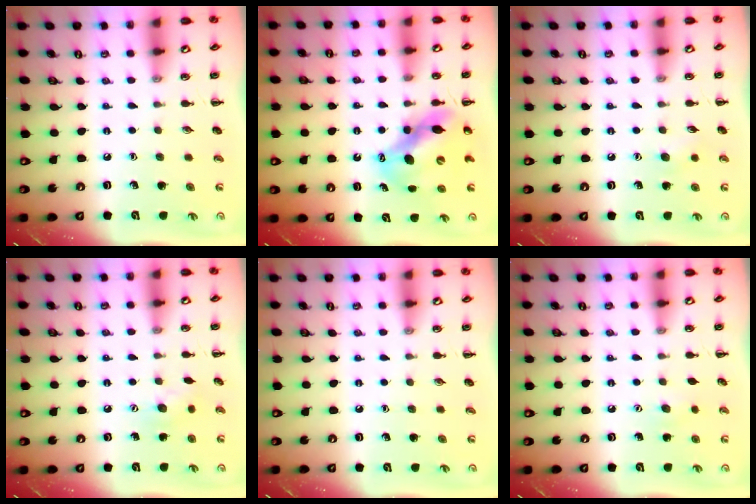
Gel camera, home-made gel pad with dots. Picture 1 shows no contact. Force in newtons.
{"total": 11.1, "press": 10.8, "slide": 2.7}
{"total": 5.6, "press": 5.4, "slide": 1.4}
{"total": 5.6, "press": 5.5, "slide": 1.0}
{"total": 0.0}
{"total": 4.8, "press": 4.7, "slide": 1.2}